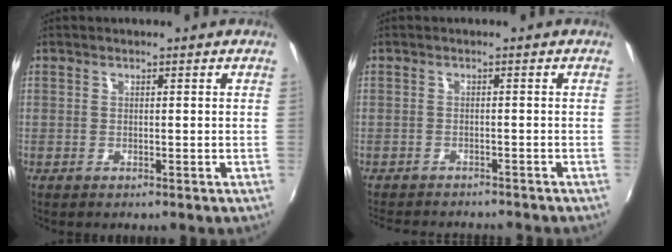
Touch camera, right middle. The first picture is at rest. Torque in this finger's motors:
{"motor_torque": [0.04, -0.08, 0.01, 0.01]}